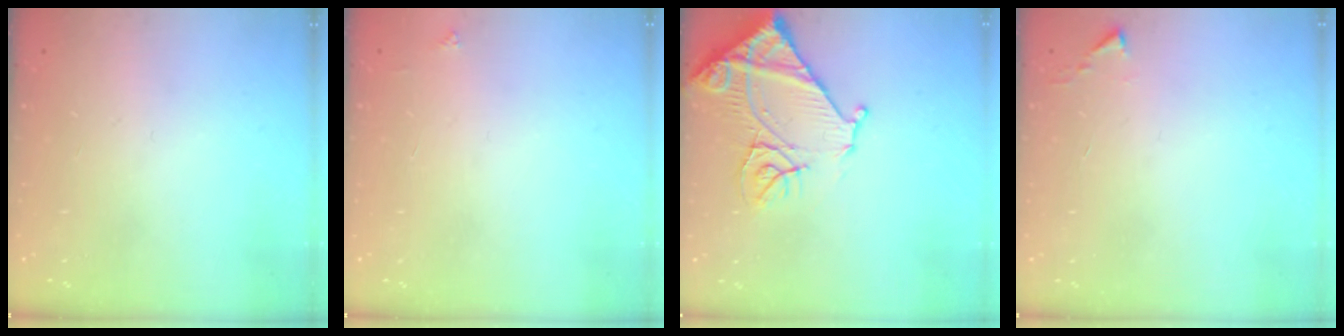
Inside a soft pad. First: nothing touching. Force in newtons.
{"total": 2.0, "press": 2.0, "slide": 0.3}
{"total": 14.4, "press": 14.3, "slide": 1.7}
{"total": 1.1, "press": 1.1, "slide": 0.1}